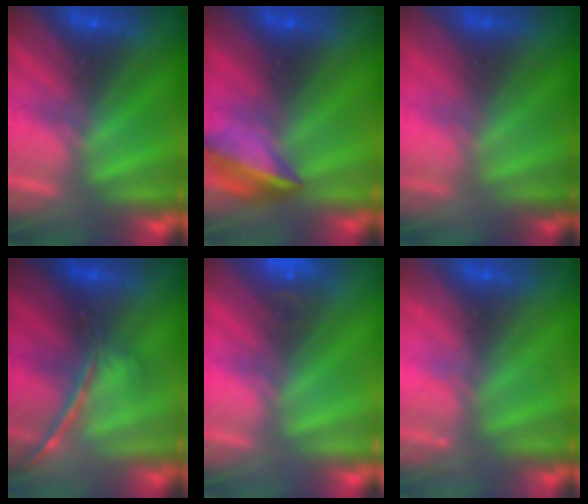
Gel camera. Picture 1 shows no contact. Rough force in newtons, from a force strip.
{"total": 8.3}
{"total": 2.4}
{"total": 1.7}
{"total": 3.5}
{"total": 2.2}